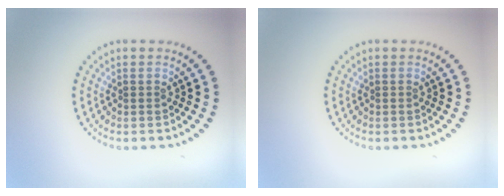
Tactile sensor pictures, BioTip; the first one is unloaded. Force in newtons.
{"total": 0.0}